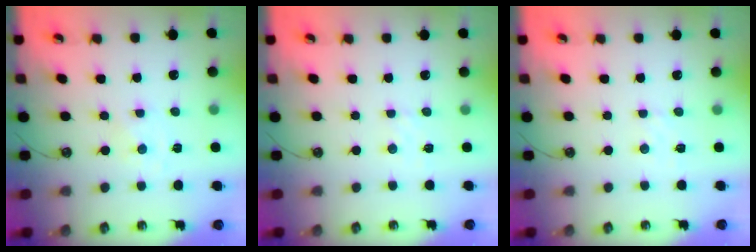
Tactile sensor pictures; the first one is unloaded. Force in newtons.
{"total": 2.6, "press": 2.6, "slide": 0.4}
{"total": 2.6, "press": 2.6, "slide": 0.4}